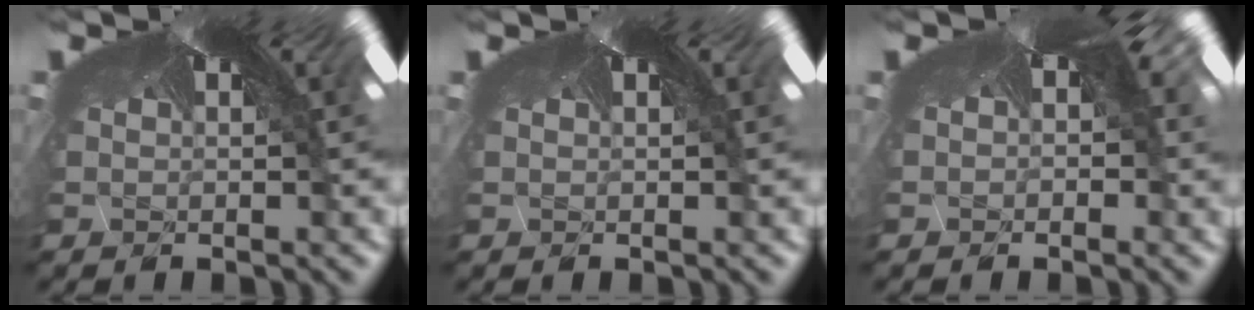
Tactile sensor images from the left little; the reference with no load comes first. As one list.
[{"total": 0.0}, {"total": 1.7, "force": [-0.3, 1.5, 0.6], "torque": [-0.032, 0.008, -0.012]}]